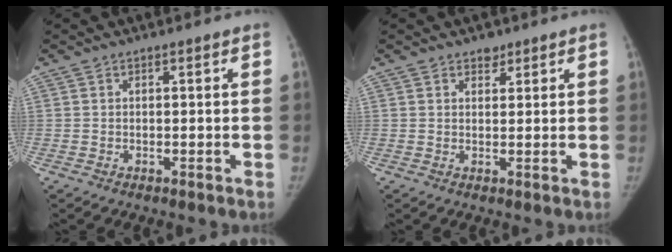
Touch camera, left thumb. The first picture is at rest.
{"total": 2.0, "force": [1.5, 1.2, 0.5], "torque": [0.008, -0.009, 0.019]}